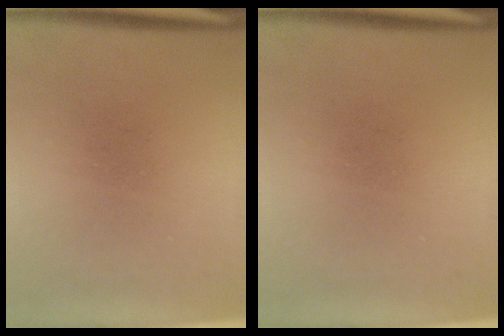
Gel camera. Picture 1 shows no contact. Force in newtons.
{"total": 0.0}